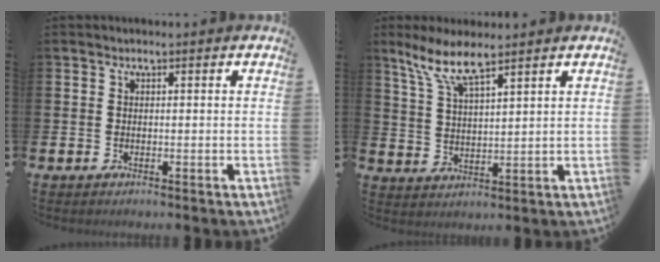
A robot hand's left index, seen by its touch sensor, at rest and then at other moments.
{"total": 6.8, "force": [5.6, 1.0, 3.7], "torque": [-0.093, -0.012, 0.099]}